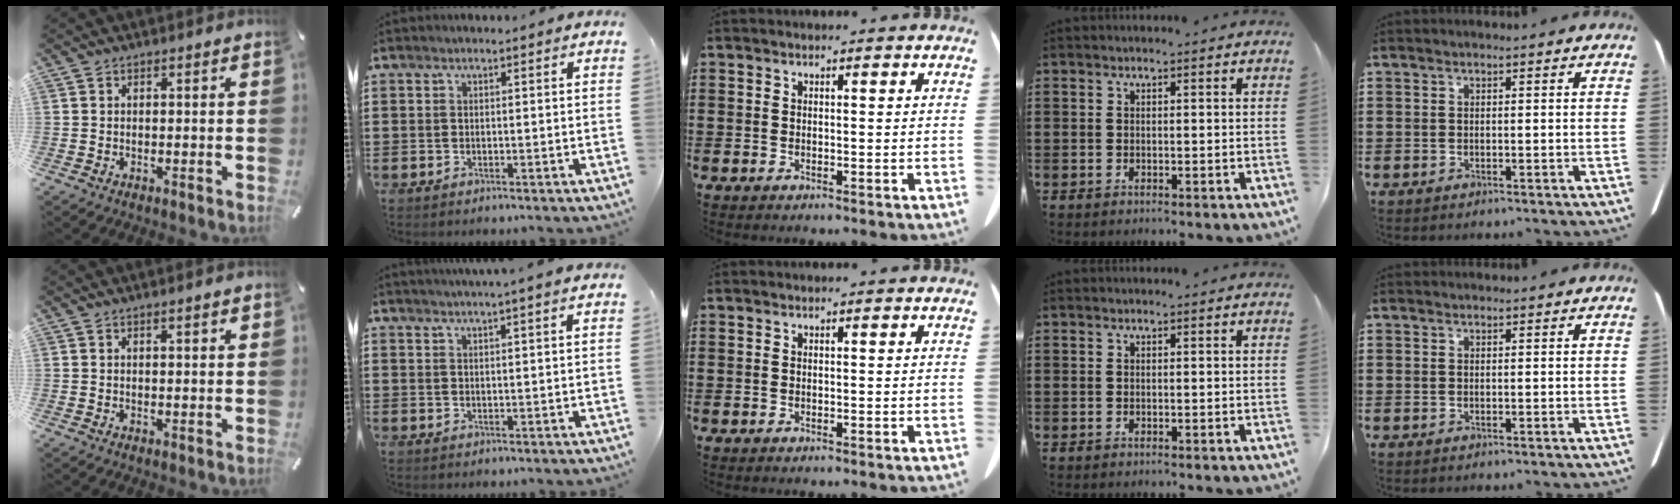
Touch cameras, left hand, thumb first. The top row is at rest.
{"thumb": {"total": 1.3, "force": [0.7, 0.3, 1.1], "torque": [-0.021, 0.001, 0.012]}, "index": {"total": 1.9, "force": [1.7, -0.5, 0.7], "torque": [-0.016, -0.001, 0.033]}}